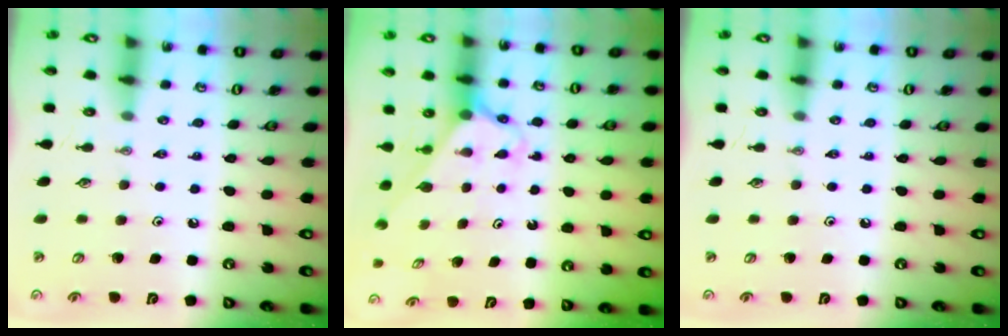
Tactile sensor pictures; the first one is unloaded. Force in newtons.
{"total": 2.6, "press": 2.6, "slide": 0.2}
{"total": 0.0}